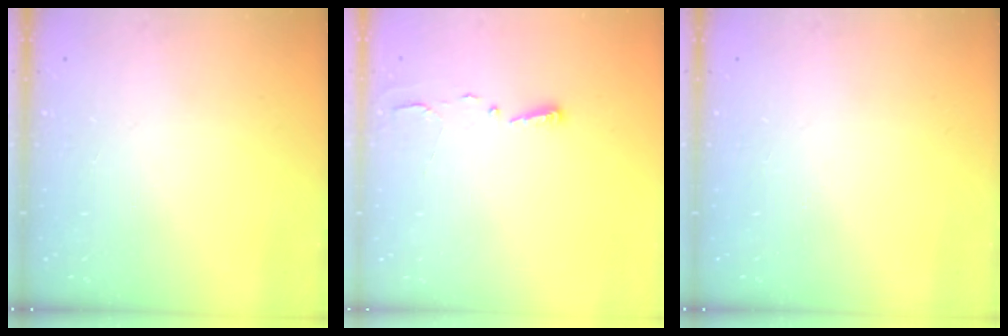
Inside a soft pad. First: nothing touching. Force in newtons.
{"total": 2.7, "press": 2.7, "slide": 0.4}
{"total": 0.0}